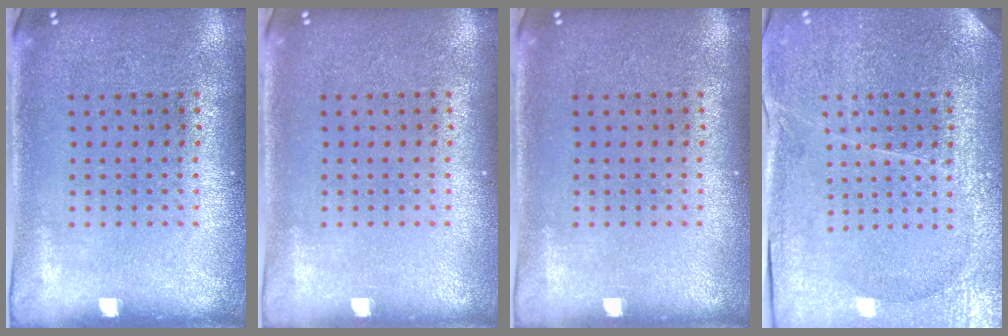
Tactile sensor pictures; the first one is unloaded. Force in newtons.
{"total": 0.0}
{"total": 0.0}
{"total": 3.8, "press": 3.5, "slide": 1.5}